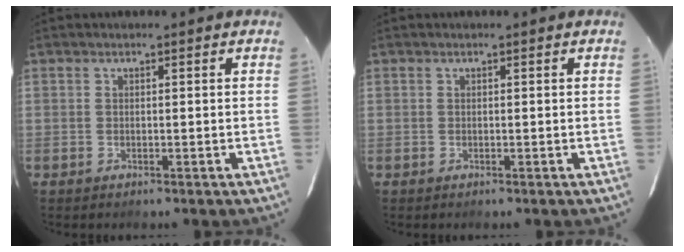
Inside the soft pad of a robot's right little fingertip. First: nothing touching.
{"total": 0.0}